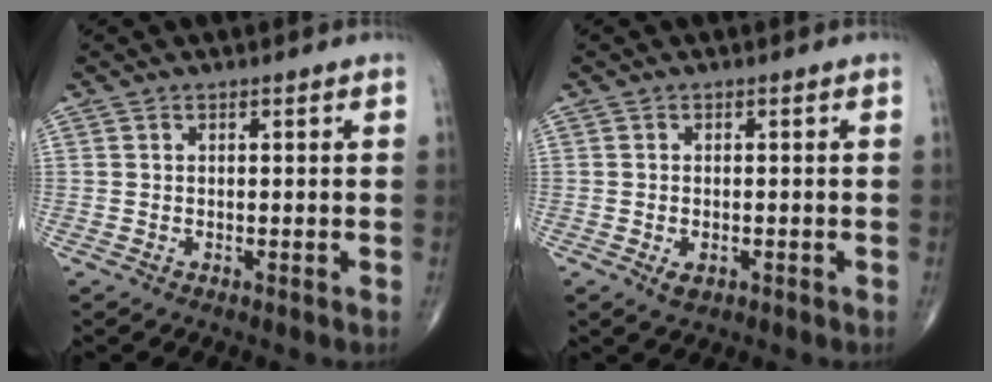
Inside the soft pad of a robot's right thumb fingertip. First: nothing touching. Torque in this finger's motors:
{"motor_torque": [-0.37, -0.28, 0.00, 0.09, 0.01]}